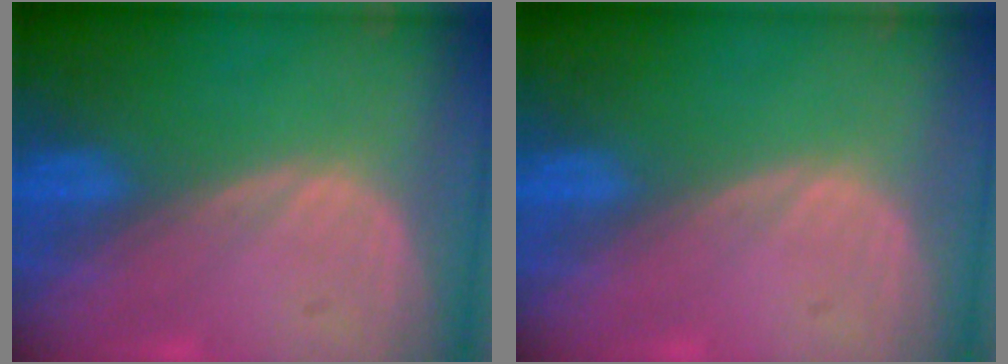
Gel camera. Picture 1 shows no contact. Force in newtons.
{"total": 0.0}